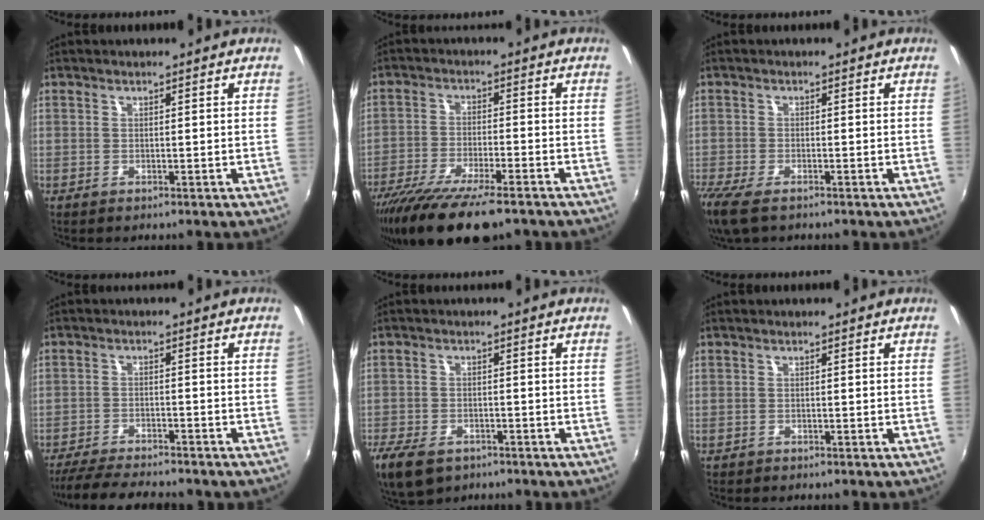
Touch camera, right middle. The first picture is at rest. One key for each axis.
{"total": 15.5, "fx": -11.9, "fy": 3.1, "fz": 9.5, "tx": -0.195, "ty": -0.049, "tz": -0.201}
{"total": 7.6, "fx": -5.5, "fy": 2.4, "fz": 4.7, "tx": -0.118, "ty": -0.034, "tz": -0.107}
{"total": 11.4, "fx": -10.2, "fy": 1.7, "fz": 5.0, "tx": -0.116, "ty": -0.023, "tz": -0.162}
{"total": 9.3, "fx": -6.2, "fy": 4.9, "fz": 4.9, "tx": -0.126, "ty": -0.025, "tz": -0.112}
{"total": 0.7, "fx": -0.6, "fy": 0.2, "fz": 0.1, "tx": -0.006, "ty": 0.000, "tz": -0.009}